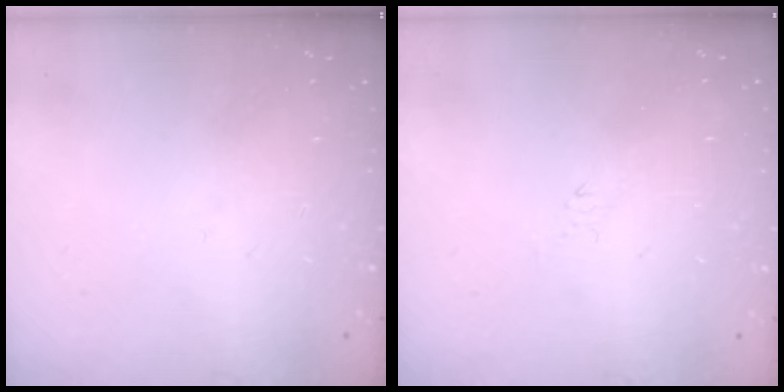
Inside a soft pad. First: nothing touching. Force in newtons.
{"total": 2.8, "press": 2.7, "slide": 0.6}